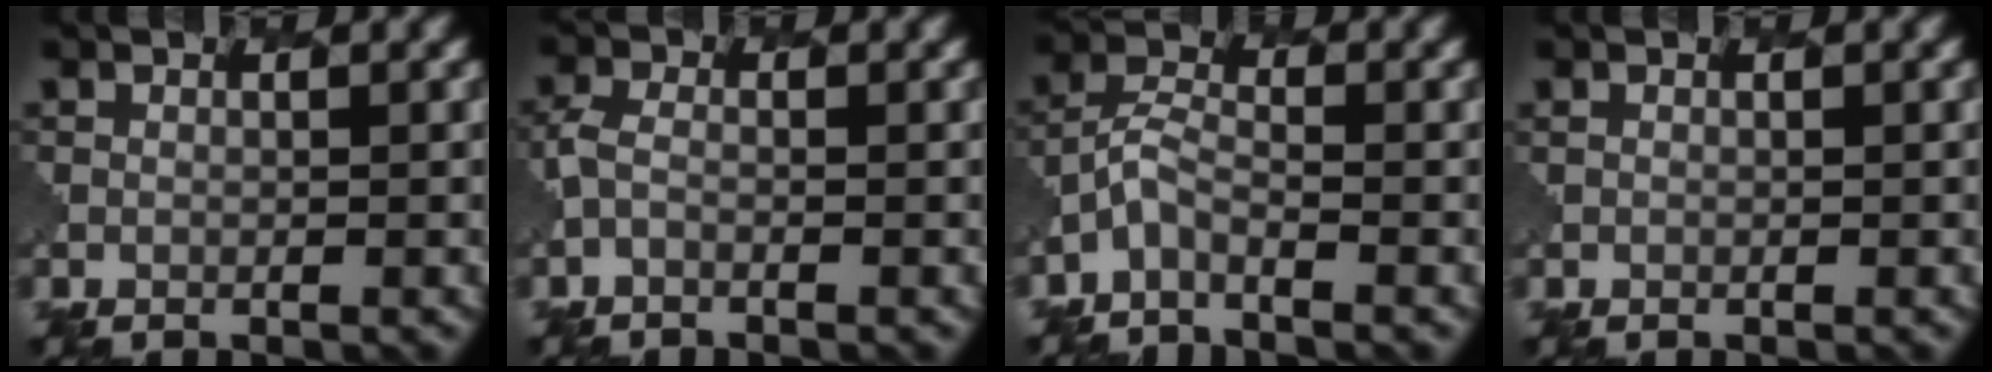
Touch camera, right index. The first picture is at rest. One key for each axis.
{"total": 1.3, "fx": -0.8, "fy": 0.6, "fz": 0.9, "tx": -0.030, "ty": -0.004, "tz": -0.025}
{"total": 2.2, "fx": -1.7, "fy": 0.7, "fz": 1.2, "tx": -0.031, "ty": 0.001, "tz": -0.042}
{"total": 0.0}